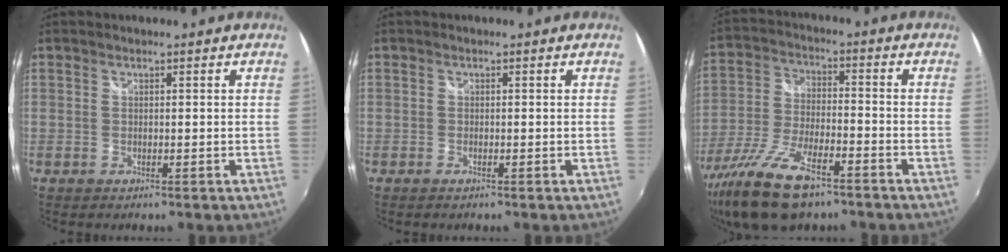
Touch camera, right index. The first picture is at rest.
{"total": 0.6, "force": [-0.5, 0.3, 0.3], "torque": [-0.007, -0.003, -0.012]}
{"total": 16.8, "force": [-11.5, 6.0, 10.7], "torque": [-0.231, -0.038, -0.214]}